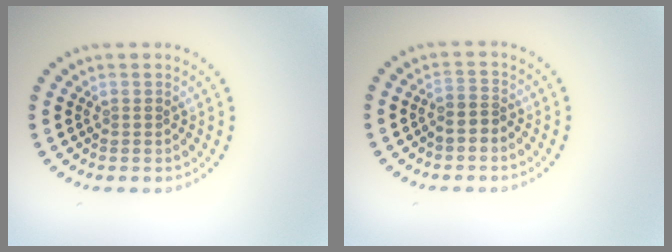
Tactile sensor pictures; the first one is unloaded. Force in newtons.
{"total": 1.5, "press": 1.3, "slide": 0.7}